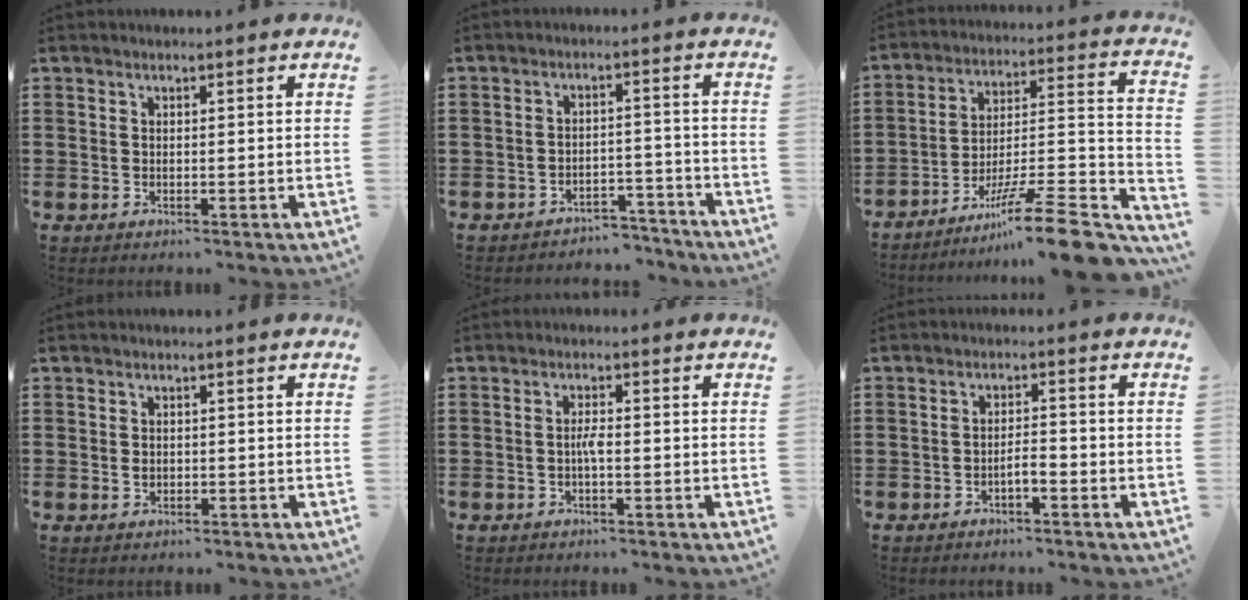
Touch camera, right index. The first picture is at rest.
{"total": 3.6, "force": [-3.5, 0.6, 0.6], "torque": [-0.014, 0.006, -0.072]}
{"total": 13.7, "force": [-10.0, 1.1, 9.3], "torque": [-0.127, 0.021, -0.179]}
{"total": 0.9, "force": [-0.2, 0.6, 0.6], "torque": [-0.016, 0.000, -0.003]}
{"total": 2.2, "force": [-0.5, 0.4, 2.1], "torque": [-0.048, -0.001, -0.013]}
{"total": 2.0, "force": [-1.3, 0.4, 1.5], "torque": [-0.029, 0.004, -0.025]}